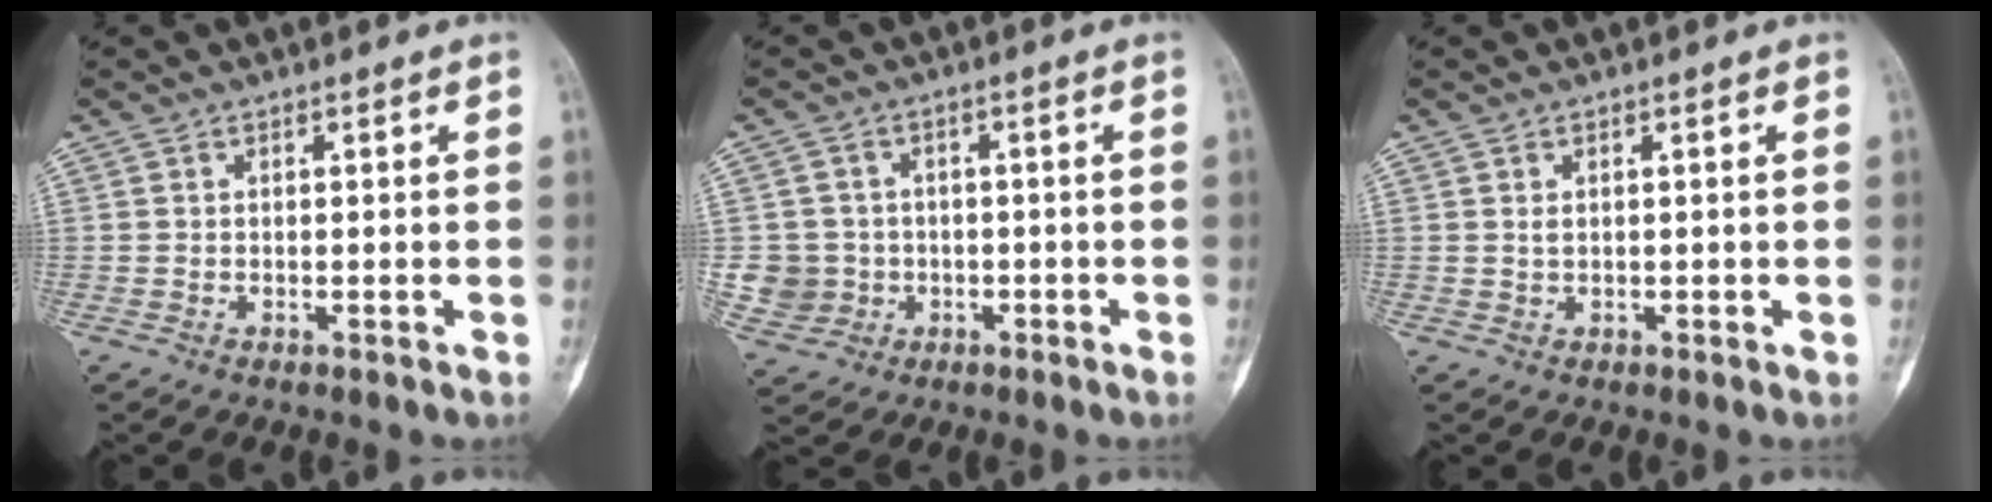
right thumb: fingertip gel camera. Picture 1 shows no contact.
{"total": 6.0, "force": [-0.9, 5.9, 0.8], "torque": [0.002, 0.011, -0.014]}
{"total": 0.8, "force": [0.3, 0.6, 0.5], "torque": [-0.007, 0.001, 0.006]}